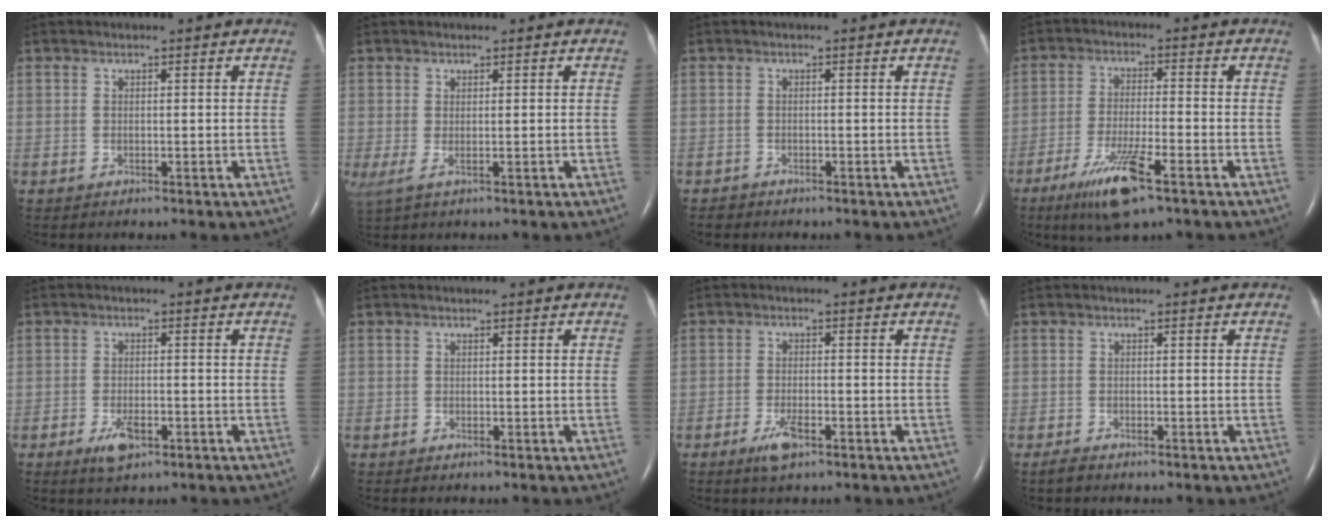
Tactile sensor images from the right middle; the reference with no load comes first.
{"total": 2.1, "force": [-0.1, 0.5, 2.0], "torque": [-0.052, -0.006, 0.004]}
{"total": 0.9, "force": [-0.7, 0.4, 0.1], "torque": [-0.007, 0.000, -0.013]}
{"total": 9.2, "force": [-5.3, 1.0, 7.4], "torque": [-0.148, -0.021, -0.092]}
{"total": 3.6, "force": [-1.9, 1.4, 2.8], "torque": [-0.057, -0.002, -0.029]}
{"total": 0.0}
{"total": 3.6, "force": [-2.1, 0.9, 2.7], "torque": [-0.061, -0.004, -0.037]}
{"total": 1.1, "force": [-0.9, 0.3, 0.5], "torque": [-0.016, -0.002, -0.014]}